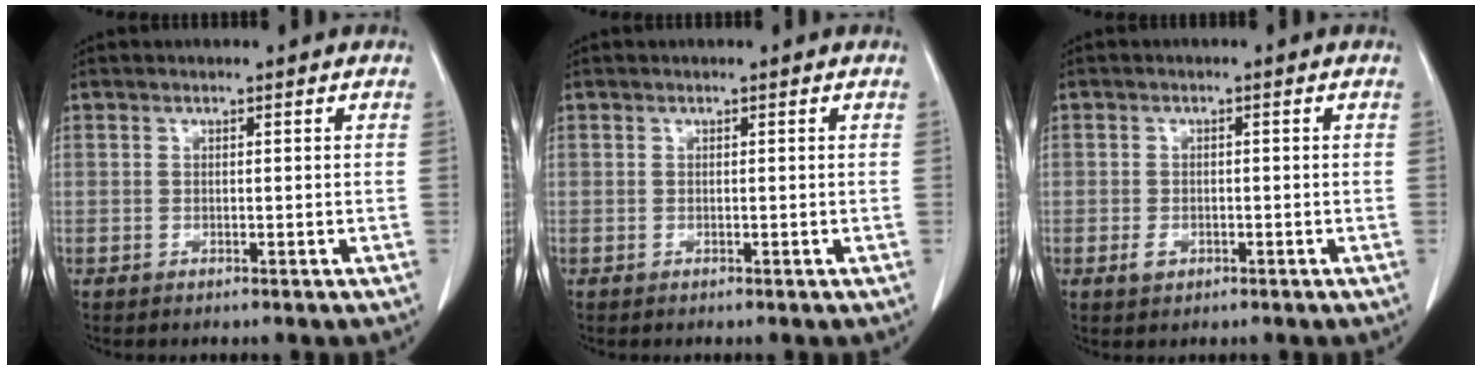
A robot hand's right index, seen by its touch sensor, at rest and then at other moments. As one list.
[{"total": 0.0}, {"total": 1.9, "force": [-0.8, 1.5, 0.9], "torque": [-0.015, 0.003, -0.006]}]